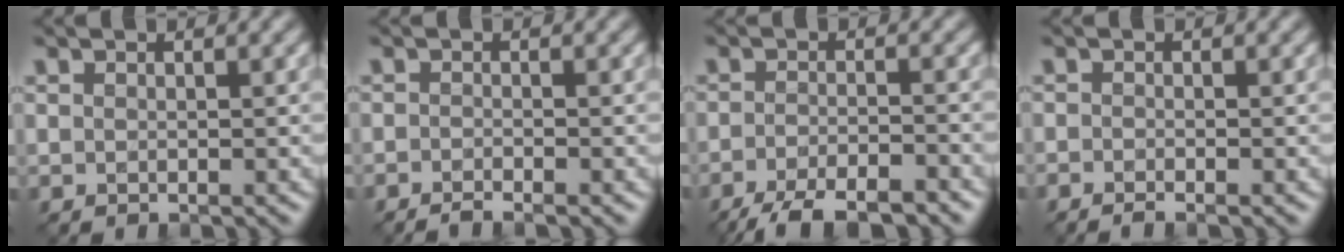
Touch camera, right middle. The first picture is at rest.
{"total": 1.5, "force": [-1.1, 0.2, 0.9], "torque": [-0.012, -0.003, -0.026]}
{"total": 6.3, "force": [-4.9, 1.5, 3.6], "torque": [-0.061, -0.006, -0.087]}
{"total": 1.1, "force": [-0.9, 0.1, 0.7], "torque": [-0.011, -0.004, -0.020]}